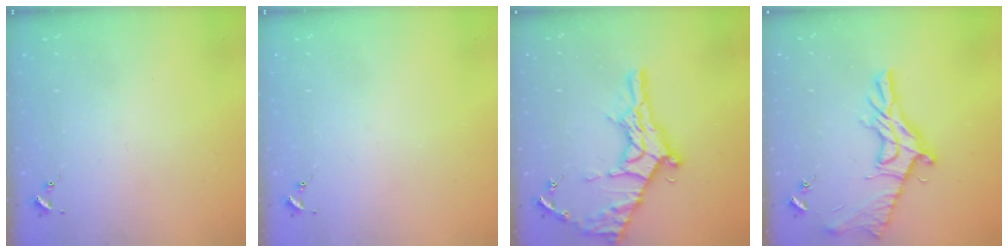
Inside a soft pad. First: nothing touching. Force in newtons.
{"total": 0.0}
{"total": 20.6, "press": 20.6, "slide": 1.6}
{"total": 14.6, "press": 14.6, "slide": 0.4}